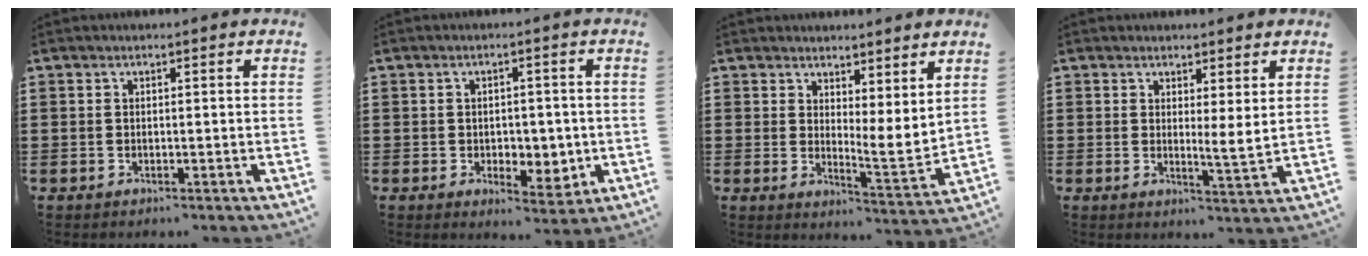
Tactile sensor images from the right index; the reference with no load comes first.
{"total": 3.6, "force": [-0.4, 2.8, 2.2], "torque": [-0.033, 0.001, -0.013]}
{"total": 4.7, "force": [4.1, 1.0, 2.0], "torque": [-0.037, -0.031, 0.073]}
{"total": 2.7, "force": [2.0, 0.1, 1.8], "torque": [-0.026, -0.014, 0.032]}